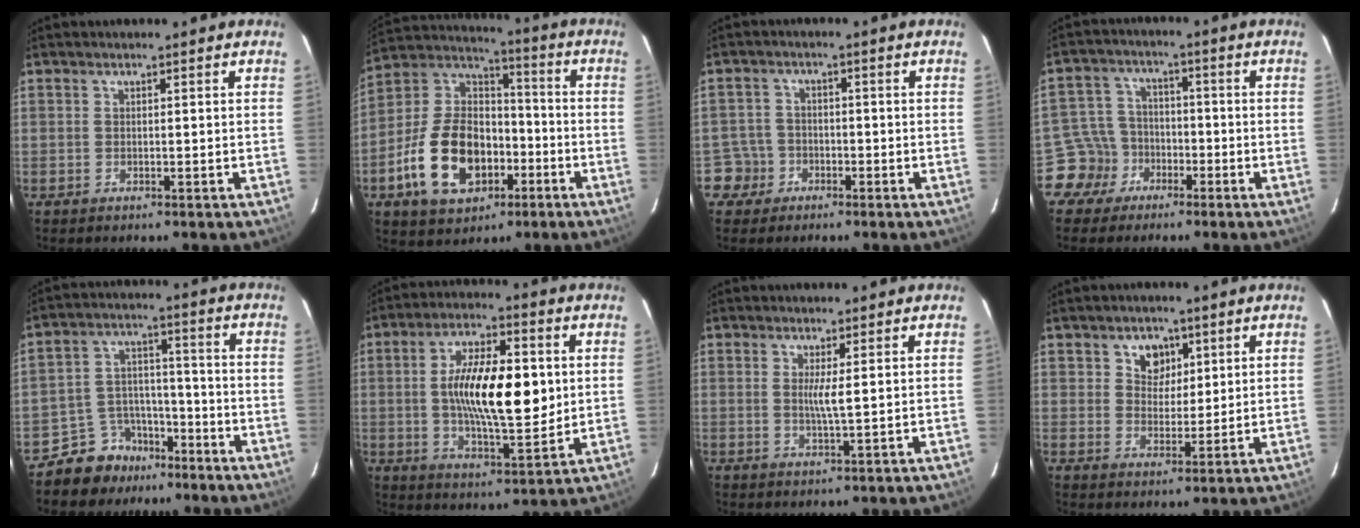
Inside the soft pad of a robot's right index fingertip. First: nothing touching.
{"total": 19.0, "force": [-7.0, 12.2, 12.8], "torque": [-0.281, 0.024, -0.107]}
{"total": 5.3, "force": [-3.1, 4.3, -0.2], "torque": [-0.006, 0.025, -0.064]}
{"total": 7.1, "force": [-4.0, 5.8, -0.1], "torque": [-0.016, 0.027, -0.079]}
{"total": 9.1, "force": [-7.0, 5.8, 0.8], "torque": [-0.028, 0.047, -0.109]}
{"total": 15.9, "force": [1.3, 5.7, 14.8], "torque": [-0.260, 0.003, 0.022]}
{"total": 2.7, "force": [0.6, -0.2, 2.6], "torque": [-0.046, -0.006, 0.008]}
{"total": 5.1, "force": [2.3, 4.1, 1.9], "torque": [-0.022, 0.003, 0.044]}